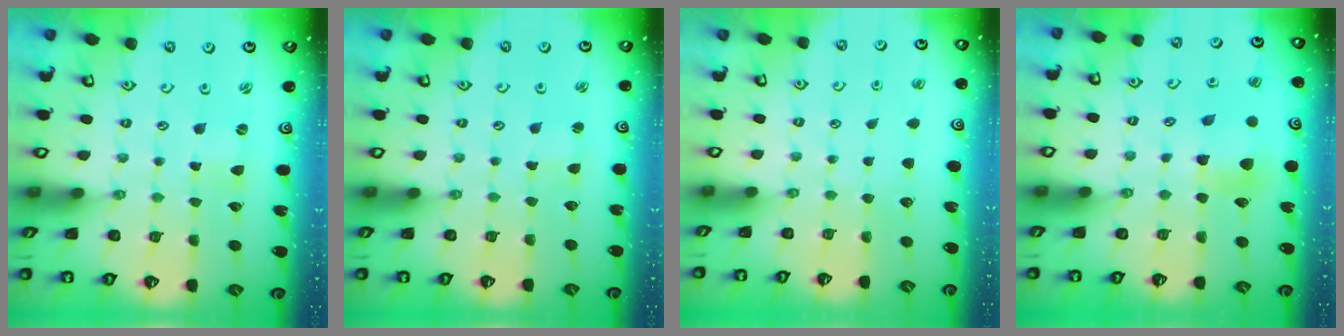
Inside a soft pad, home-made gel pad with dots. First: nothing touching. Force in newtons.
{"total": 1.6, "press": 1.6, "slide": 0.3}
{"total": 0.0}
{"total": 6.3, "press": 6.2, "slide": 0.6}